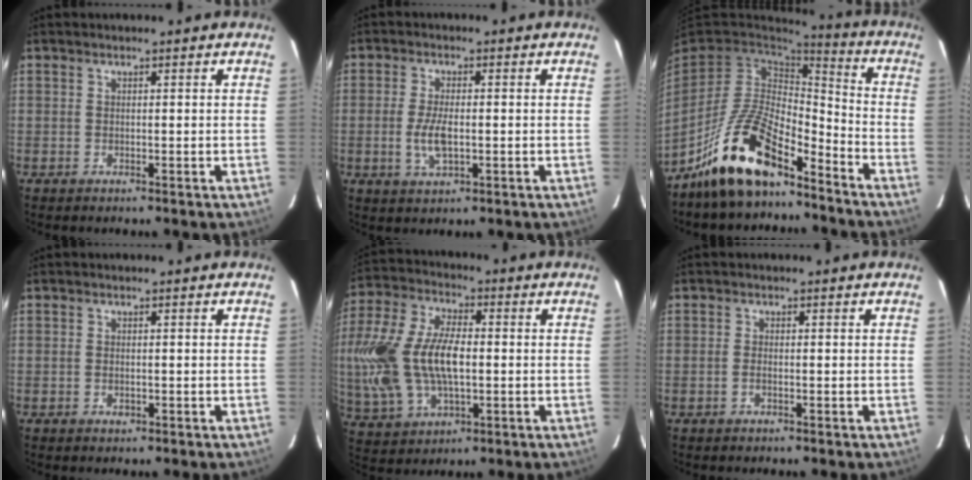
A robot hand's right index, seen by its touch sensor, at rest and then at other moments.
{"total": 5.7, "force": [-1.0, 2.4, 5.1], "torque": [-0.107, -0.005, -0.019]}
{"total": 16.2, "force": [-11.8, 5.6, 9.6], "torque": [-0.199, 0.002, -0.219]}
{"total": 1.1, "force": [-0.3, 0.8, 0.7], "torque": [-0.013, 0.000, -0.005]}
{"total": 21.2, "force": [-0.9, 11.8, 17.6], "torque": [-0.392, 0.009, -0.006]}
{"total": 1.1, "force": [-0.5, 0.4, 0.9], "torque": [-0.022, 0.001, -0.010]}